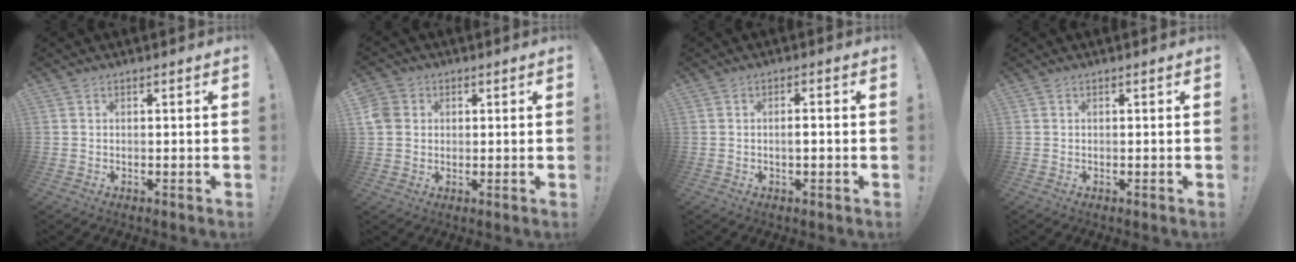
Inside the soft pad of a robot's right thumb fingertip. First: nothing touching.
{"total": 6.0, "force": [1.4, 5.4, 2.3], "torque": [-0.042, 0.007, 0.029]}
{"total": 2.1, "force": [-0.8, 0.3, 2.0], "torque": [-0.029, 0.002, -0.016]}
{"total": 0.0}